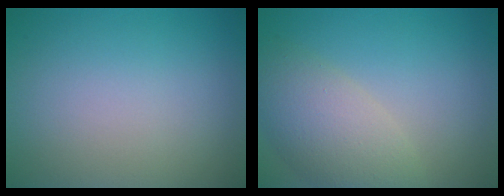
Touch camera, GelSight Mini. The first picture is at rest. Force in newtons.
{"total": 5.3, "press": 5.3, "slide": 0.5}